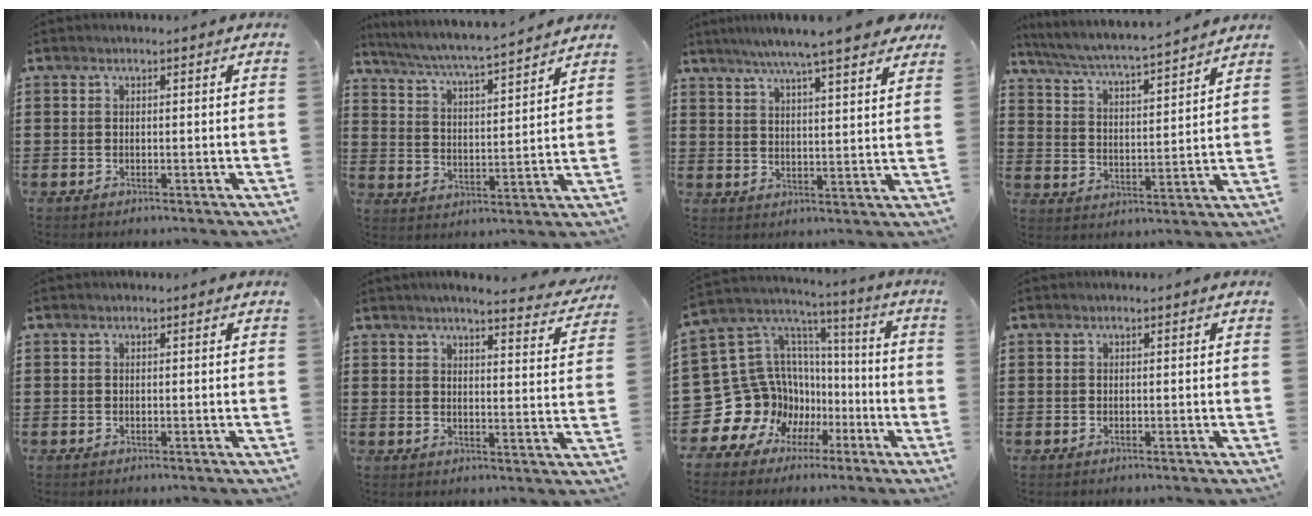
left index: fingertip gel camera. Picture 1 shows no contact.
{"total": 4.8, "force": [4.5, -0.6, 1.6], "torque": [-0.053, -0.038, 0.071]}
{"total": 6.9, "force": [5.9, -0.1, 3.4], "torque": [-0.087, -0.024, 0.102]}
{"total": 4.7, "force": [4.4, -0.6, 1.6], "torque": [-0.053, -0.037, 0.067]}
{"total": 0.0}
{"total": 4.0, "force": [3.8, -0.3, 1.4], "torque": [-0.042, -0.022, 0.065]}
{"total": 16.4, "force": [-4.7, 14.5, 6.2], "torque": [-0.186, -0.028, -0.027]}
{"total": 0.0}